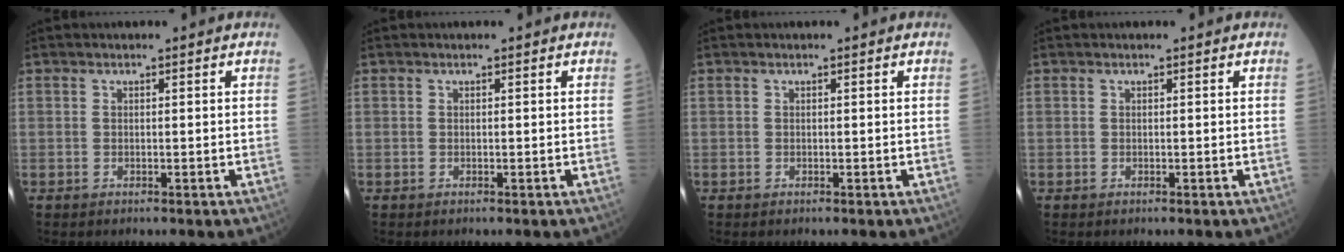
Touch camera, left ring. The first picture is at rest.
{"total": 0.0}
{"total": 0.0}
{"total": 0.0}